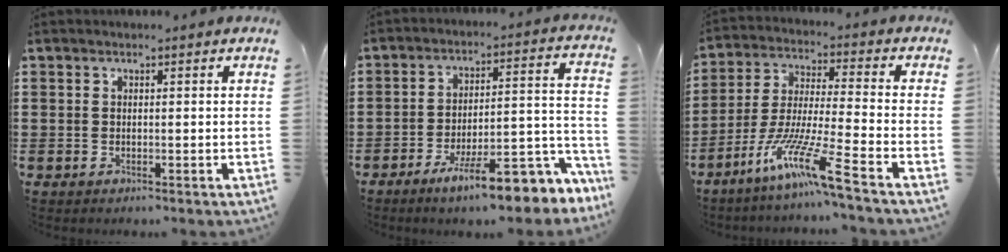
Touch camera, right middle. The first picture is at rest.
{"total": 12.2, "force": [-8.7, 2.4, 8.3], "torque": [-0.106, 0.023, -0.149]}
{"total": 10.7, "force": [-7.7, -0.1, 7.4], "torque": [-0.159, -0.012, -0.155]}